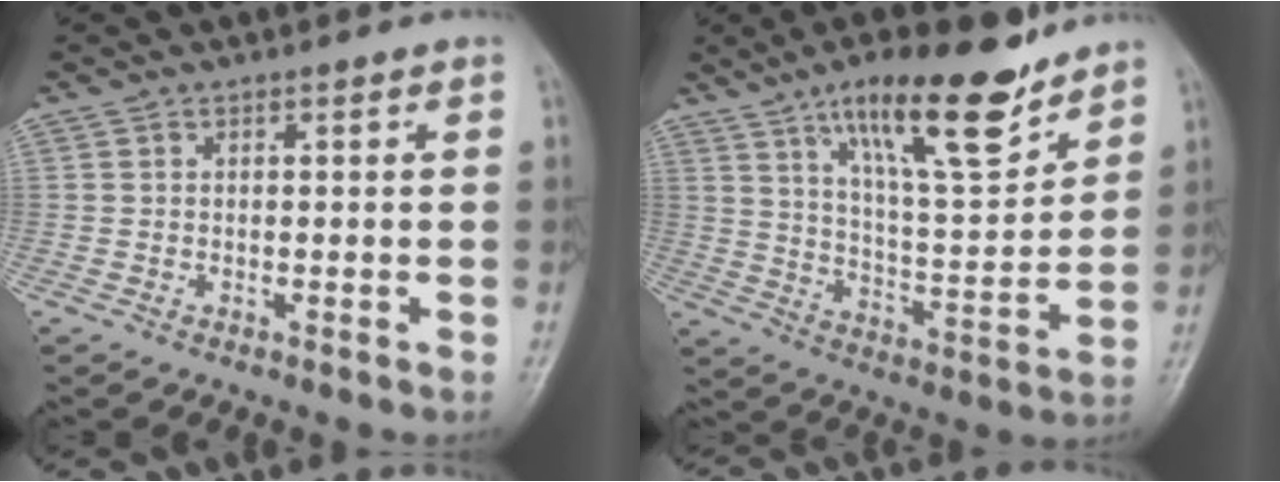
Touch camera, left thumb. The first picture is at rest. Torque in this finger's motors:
{"motor_torque": [1.66, 1.64, 1.55, -1.22, 0.10]}